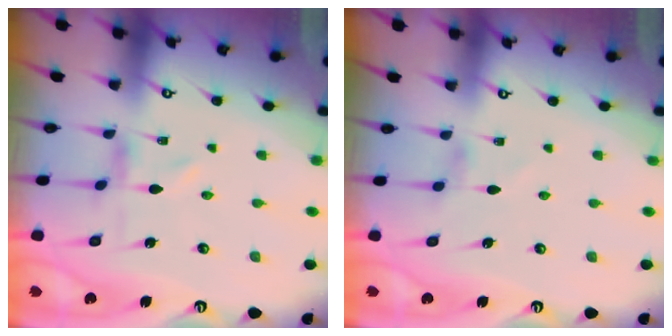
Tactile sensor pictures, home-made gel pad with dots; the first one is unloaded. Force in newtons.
{"total": 2.5, "press": 2.5, "slide": 0.4}